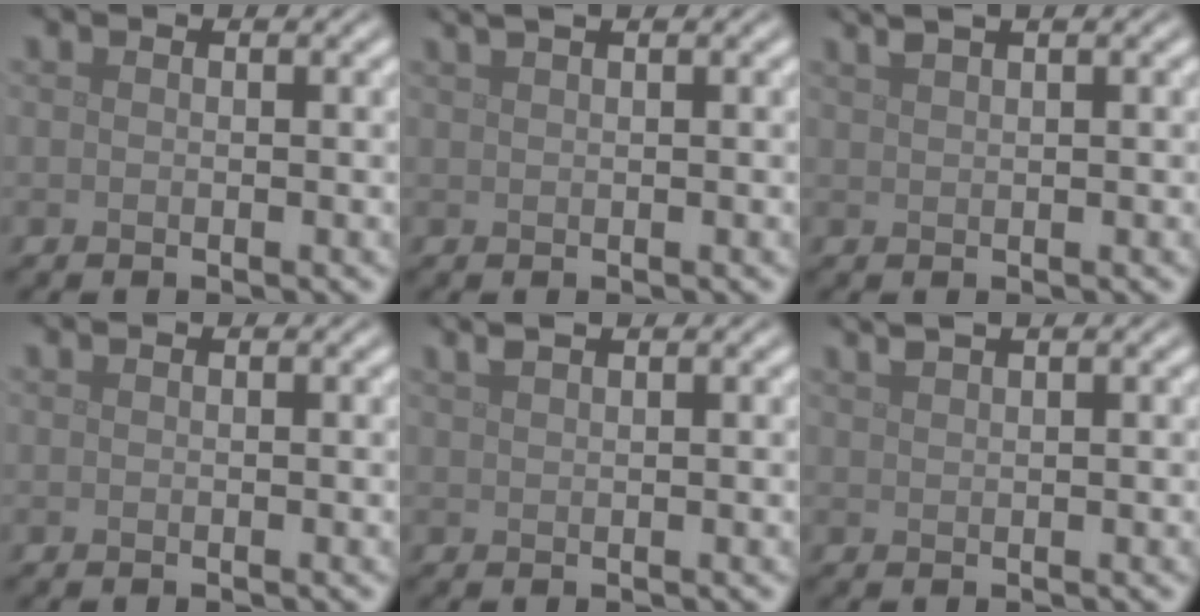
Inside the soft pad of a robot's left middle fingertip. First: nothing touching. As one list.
[{"total": 2.9, "force": [1.9, 1.2, 1.9], "torque": [-0.015, 0.013, 0.011]}, {"total": 3.1, "force": [2.2, 1.1, 2.0], "torque": [-0.019, 0.016, 0.017]}, {"total": 0.0}, {"total": 2.1, "force": [1.5, 0.8, 1.3], "torque": [-0.013, 0.009, 0.012]}, {"total": 2.6, "force": [1.9, 0.8, 1.6], "torque": [-0.014, 0.012, 0.018]}]